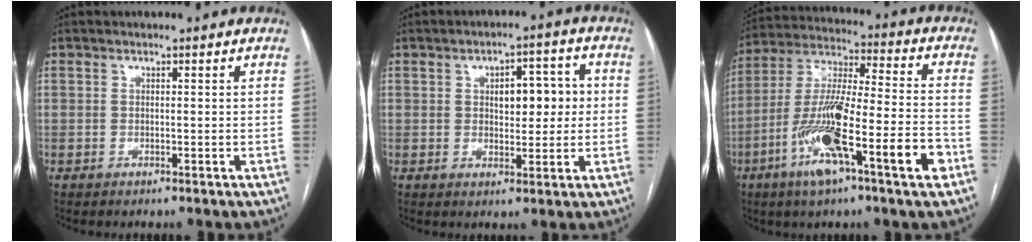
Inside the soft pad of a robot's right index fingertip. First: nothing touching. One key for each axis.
{"total": 6.9, "fx": 1.0, "fy": 3.2, "fz": 6.0, "tx": -0.077, "ty": 0.022, "tz": 0.017}
{"total": 19.3, "fx": -8.0, "fy": 1.6, "fz": 17.5, "tx": -0.310, "ty": -0.007, "tz": -0.139}